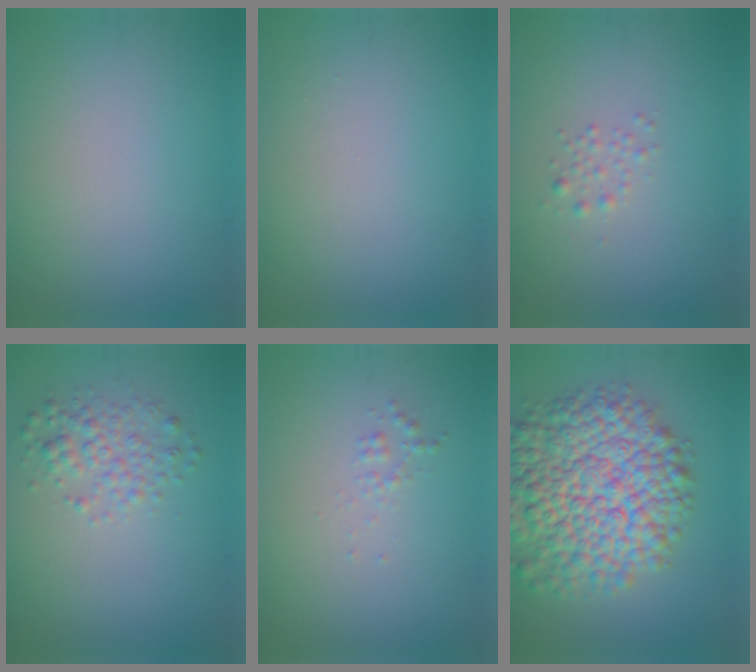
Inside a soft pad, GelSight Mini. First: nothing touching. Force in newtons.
{"total": 0.0}
{"total": 1.1, "press": 1.1, "slide": 0.0}
{"total": 2.6, "press": 2.6, "slide": 0.0}
{"total": 0.7, "press": 0.7, "slide": 0.0}
{"total": 12.4, "press": 12.4, "slide": 0.5}